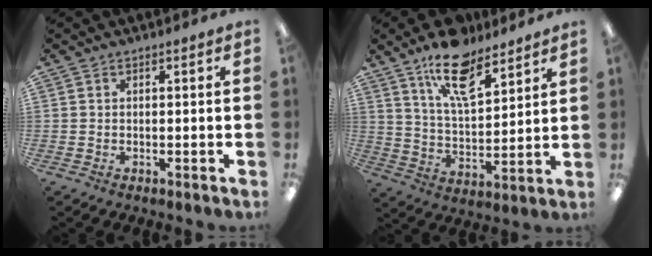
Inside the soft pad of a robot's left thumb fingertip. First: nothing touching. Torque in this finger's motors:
{"motor_torque": [0.65, 0.57, 1.57, -1.24, 0.29]}